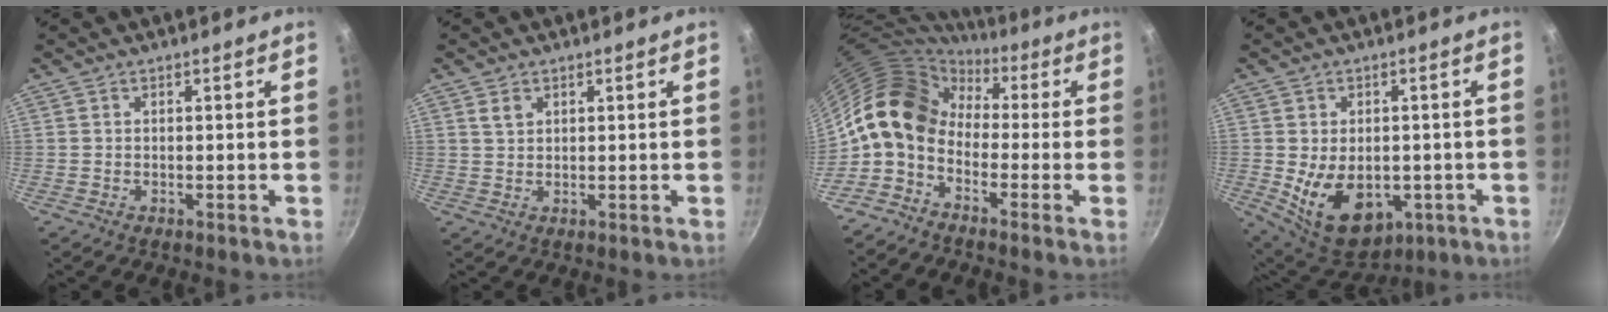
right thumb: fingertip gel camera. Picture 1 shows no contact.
{"total": 2.2, "force": [1.1, 1.4, 1.3], "torque": [-0.019, -0.001, 0.022]}
{"total": 11.4, "force": [0.1, 8.3, 7.9], "torque": [-0.118, 0.027, -0.024]}
{"total": 13.9, "force": [-2.7, 9.3, 9.9], "torque": [-0.129, -0.008, -0.015]}